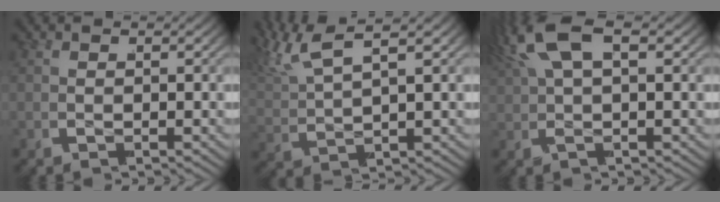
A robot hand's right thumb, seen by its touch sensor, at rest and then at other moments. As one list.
[{"total": 5.0, "force": [3.0, 2.5, 3.1], "torque": [-0.078, 0.014, 0.048]}, {"total": 4.6, "force": [2.2, 1.6, 3.7], "torque": [-0.078, 0.021, 0.035]}]